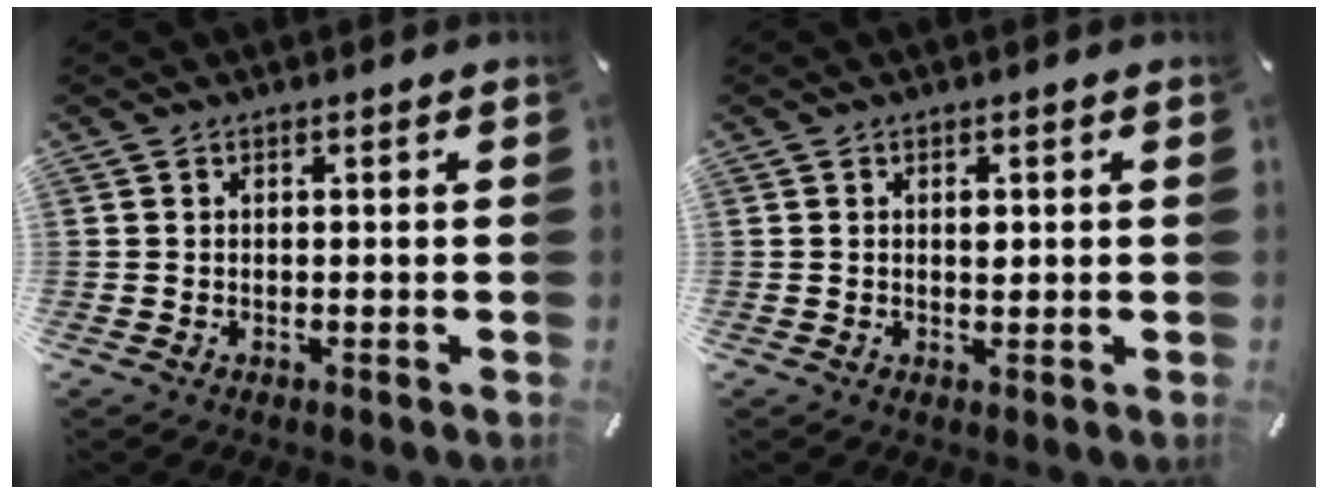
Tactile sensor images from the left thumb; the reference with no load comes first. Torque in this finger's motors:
{"motor_torque": [0.12, 0.37, 0.16, -0.11, -0.01]}